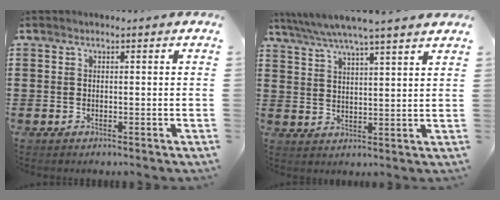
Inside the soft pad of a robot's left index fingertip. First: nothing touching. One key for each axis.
{"total": 5.3, "fx": 4.7, "fy": -0.3, "fz": 2.4, "tx": -0.062, "ty": -0.023, "tz": 0.081}